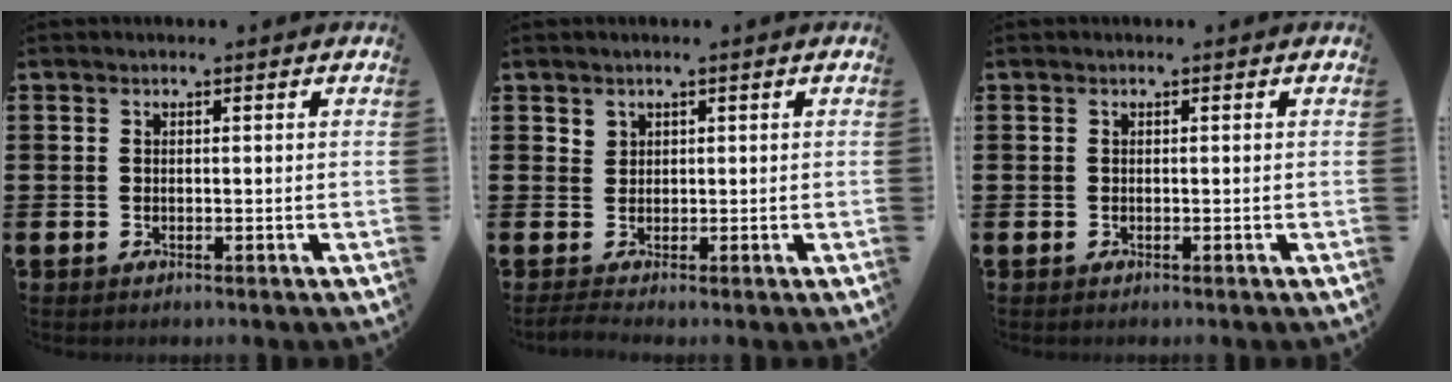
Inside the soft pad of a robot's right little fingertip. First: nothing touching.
{"total": 1.3, "force": [0.6, 1.1, 0.2], "torque": [0.008, -0.002, 0.009]}
{"total": 0.0}